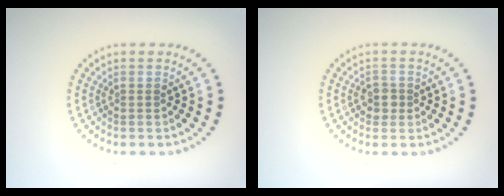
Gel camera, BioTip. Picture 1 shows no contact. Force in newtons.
{"total": 1.6, "press": 1.5, "slide": 0.6}